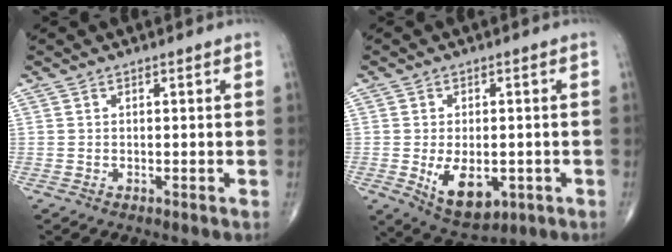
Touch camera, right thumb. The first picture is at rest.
{"total": 9.5, "force": [-2.4, 5.5, 7.4], "torque": [-0.102, -0.007, -0.021]}